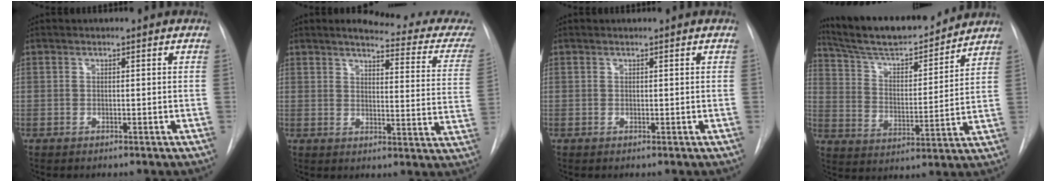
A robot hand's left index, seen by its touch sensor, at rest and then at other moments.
{"total": 16.2, "force": [14.8, 1.8, 6.3], "torque": [-0.063, -0.060, 0.153]}
{"total": 0.0}
{"total": 18.4, "force": [16.6, 3.0, 7.3], "torque": [-0.122, 0.006, 0.267]}